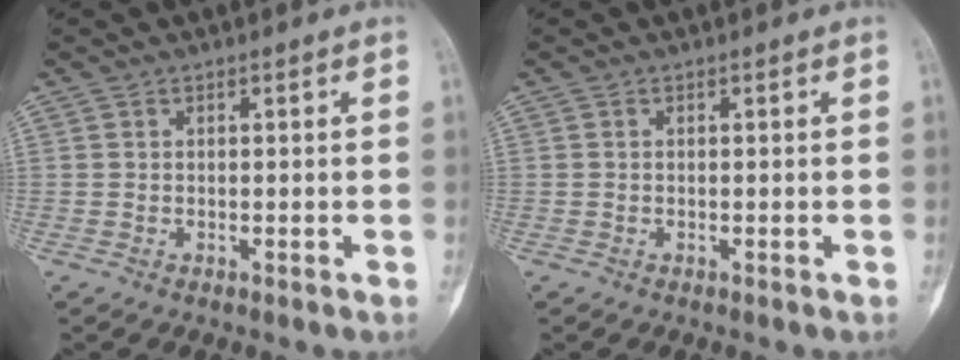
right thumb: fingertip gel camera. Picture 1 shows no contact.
{"total": 0.0}